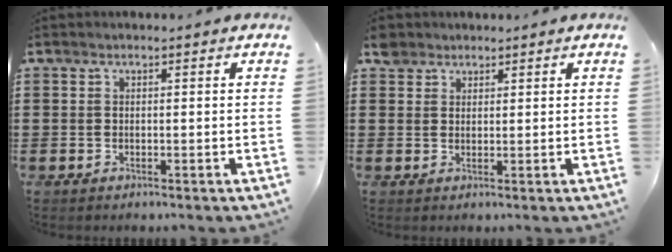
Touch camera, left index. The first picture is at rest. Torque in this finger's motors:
{"motor_torque": [0.07, -0.05, 0.00, -0.01]}